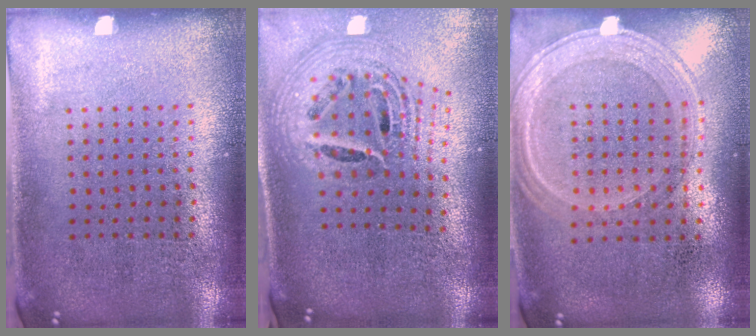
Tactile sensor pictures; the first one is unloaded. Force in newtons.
{"total": 2.2, "press": 1.6, "slide": 1.5}
{"total": 1.3, "press": 1.2, "slide": 0.3}